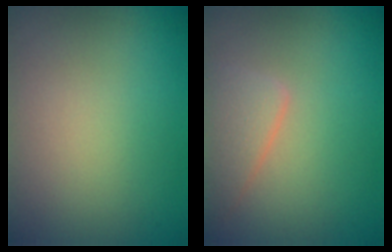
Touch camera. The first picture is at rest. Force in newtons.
{"total": 2.4, "press": 2.4, "slide": 0.1}